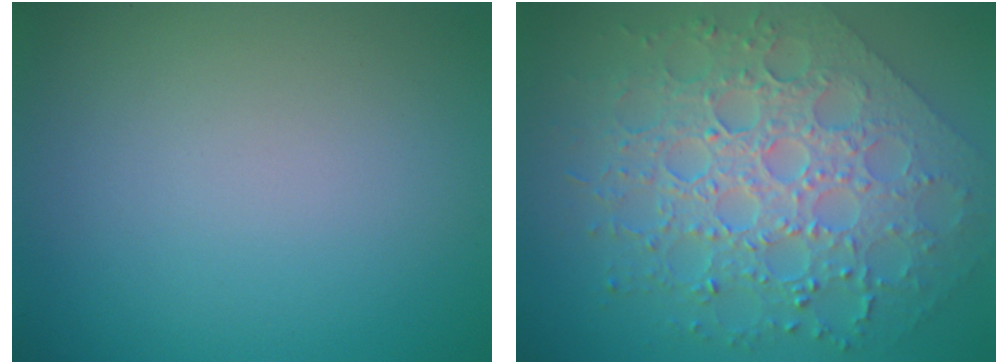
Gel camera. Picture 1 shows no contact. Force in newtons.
{"total": 8.5, "press": 6.2, "slide": 5.8}